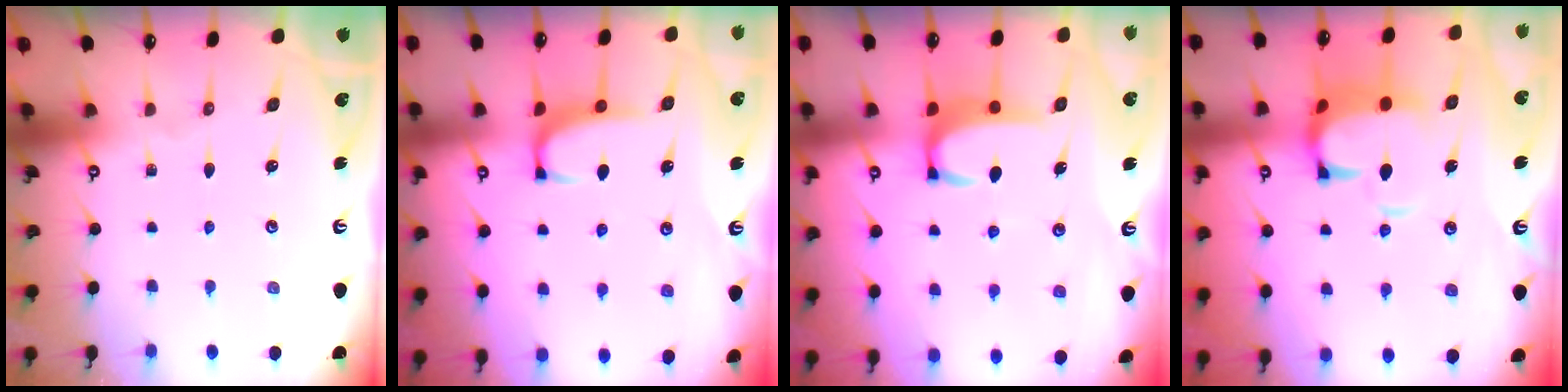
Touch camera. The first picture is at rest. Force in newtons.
{"total": 1.4, "press": 1.2, "slide": 0.7}
{"total": 3.3, "press": 3.2, "slide": 0.3}
{"total": 5.8, "press": 5.6, "slide": 1.4}